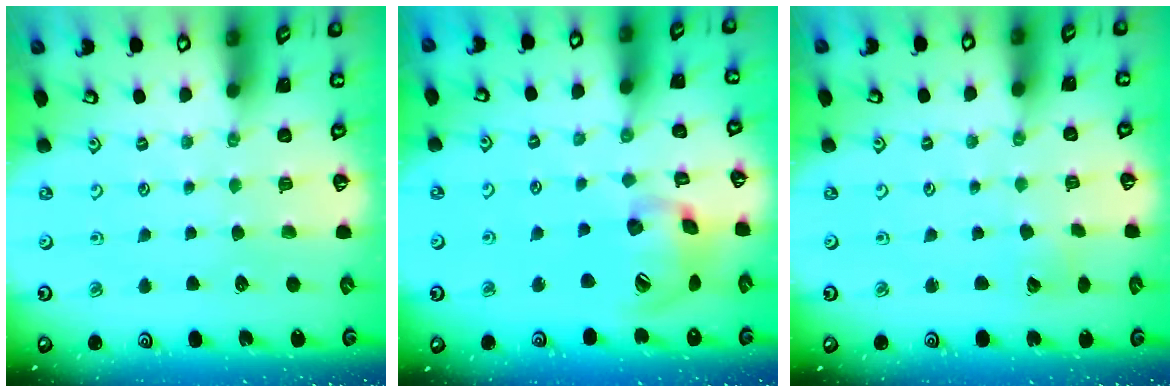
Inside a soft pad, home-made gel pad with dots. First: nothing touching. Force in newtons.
{"total": 16.7, "press": 16.5, "slide": 2.5}
{"total": 2.8, "press": 2.8, "slide": 0.4}